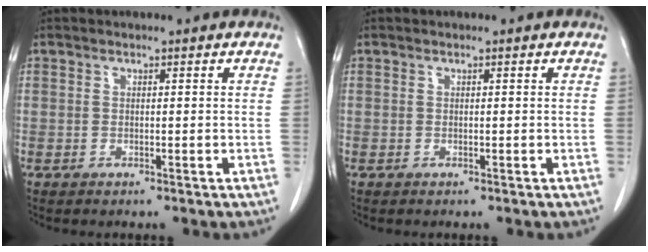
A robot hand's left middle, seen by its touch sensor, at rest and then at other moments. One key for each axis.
{"total": 0.0}